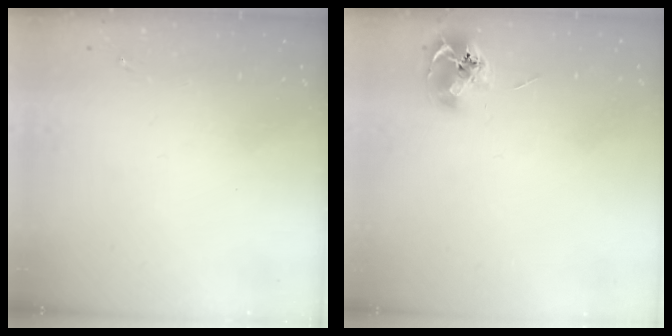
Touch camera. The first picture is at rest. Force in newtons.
{"total": 9.0, "press": 8.9, "slide": 0.8}